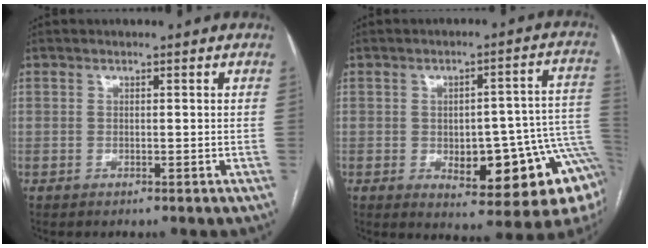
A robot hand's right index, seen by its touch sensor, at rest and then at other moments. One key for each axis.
{"total": 17.5, "fx": -5.1, "fy": 5.9, "fz": 15.6, "tx": -0.109, "ty": 0.033, "tz": -0.047}